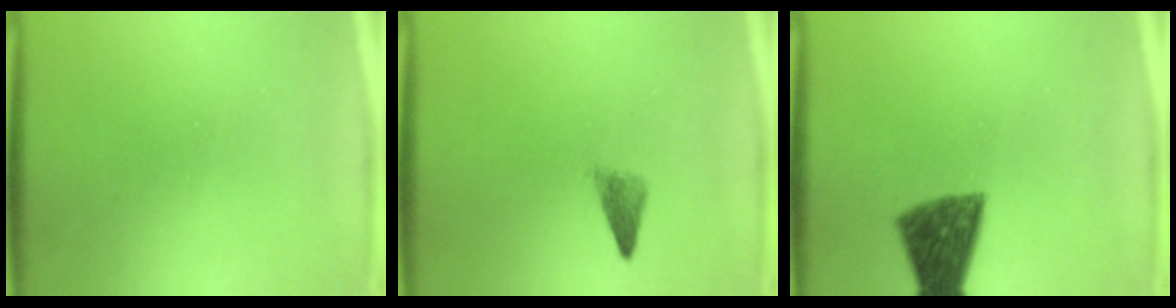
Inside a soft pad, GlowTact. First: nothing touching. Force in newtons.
{"total": 2.1}
{"total": 8.8}